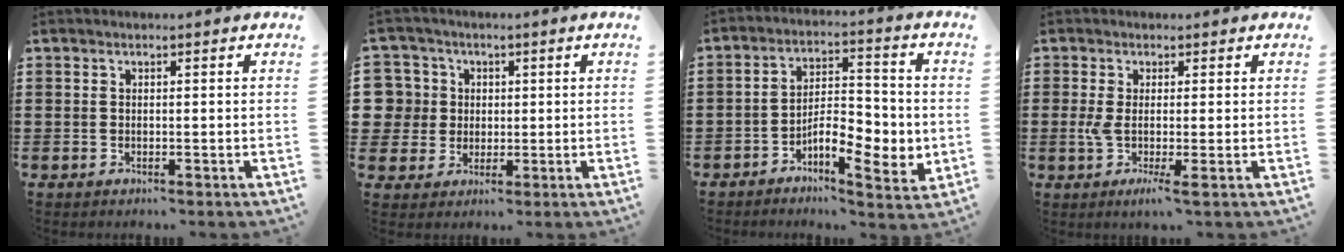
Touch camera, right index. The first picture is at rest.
{"total": 5.8, "force": [0.6, 5.7, 0.6], "torque": [-0.055, 0.012, 0.008]}
{"total": 7.7, "force": [-2.8, 3.2, 6.4], "torque": [-0.103, 0.000, -0.052]}
{"total": 3.4, "force": [-0.7, 0.4, 3.3], "torque": [-0.085, -0.013, -0.018]}